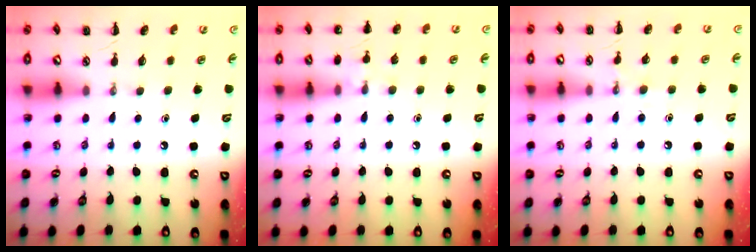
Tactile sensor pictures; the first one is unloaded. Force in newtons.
{"total": 7.0, "press": 6.6, "slide": 2.1}
{"total": 6.5, "press": 6.3, "slide": 1.6}